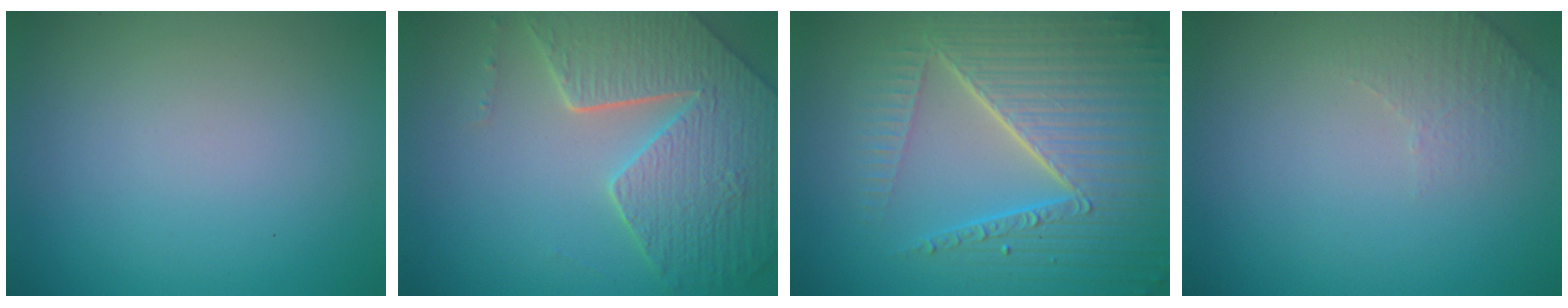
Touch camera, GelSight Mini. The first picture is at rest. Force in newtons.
{"total": 7.9, "press": 5.8, "slide": 5.5}
{"total": 8.9, "press": 5.9, "slide": 6.7}
{"total": 2.1, "press": 2.0, "slide": 0.5}